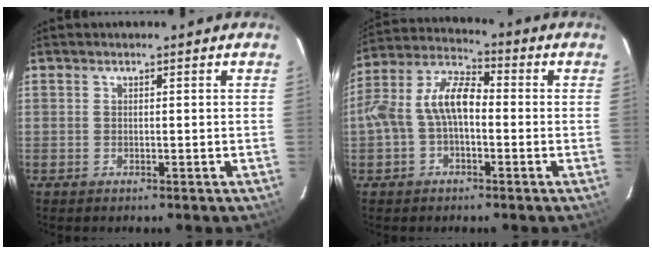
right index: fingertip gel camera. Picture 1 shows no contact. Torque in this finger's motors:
{"motor_torque": [0.46, -0.08, 0.41, 0.13]}